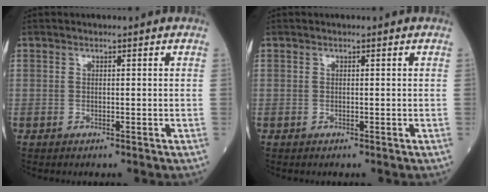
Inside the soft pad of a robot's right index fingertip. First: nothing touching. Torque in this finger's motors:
{"motor_torque": [0.00, 0.00, 0.00, 0.00]}